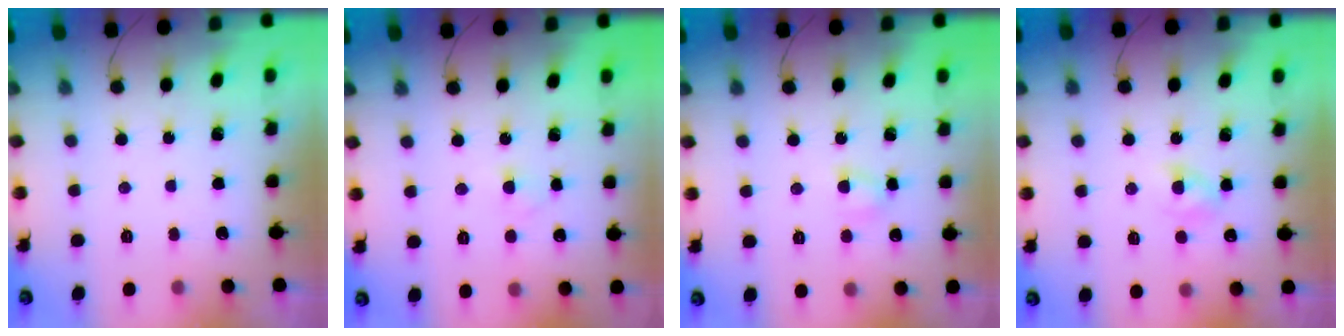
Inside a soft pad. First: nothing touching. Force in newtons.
{"total": 2.1, "press": 1.8, "slide": 0.9}
{"total": 4.3, "press": 4.1, "slide": 1.3}
{"total": 2.2, "press": 2.0, "slide": 1.1}